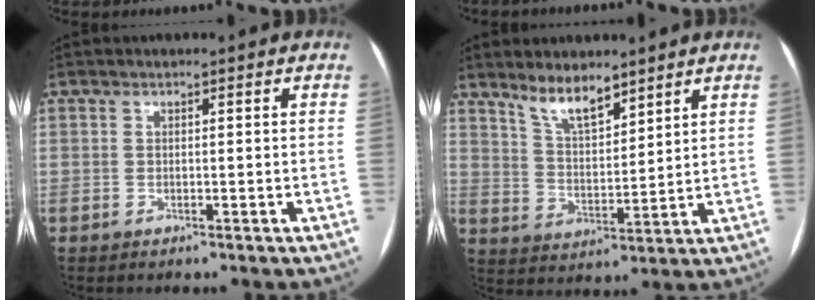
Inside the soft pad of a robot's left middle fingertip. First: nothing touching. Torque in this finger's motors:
{"motor_torque": [0.64, -0.66, 0.07, 0.02]}